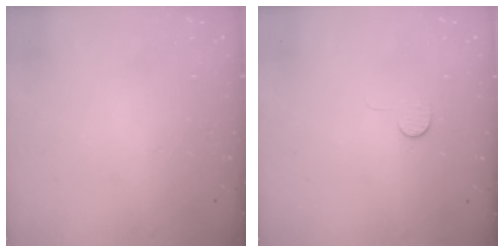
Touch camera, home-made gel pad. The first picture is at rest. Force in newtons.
{"total": 5.0, "press": 5.0, "slide": 0.5}